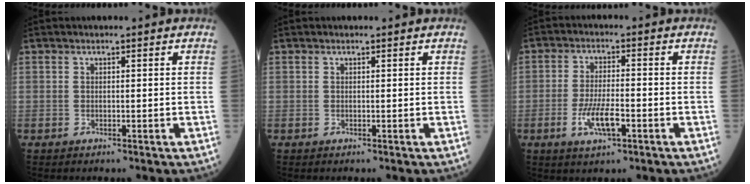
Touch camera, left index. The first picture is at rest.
{"total": 0.0}
{"total": 6.0, "force": [-2.5, 1.5, 5.3], "torque": [-0.107, -0.005, -0.044]}